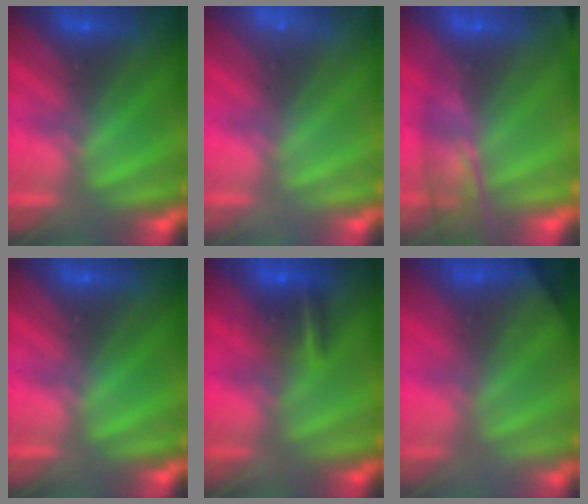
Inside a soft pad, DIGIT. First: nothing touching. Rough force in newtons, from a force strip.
{"total": 2.2}
{"total": 7.3}
{"total": 0.0}
{"total": 7.1}
{"total": 8.1}